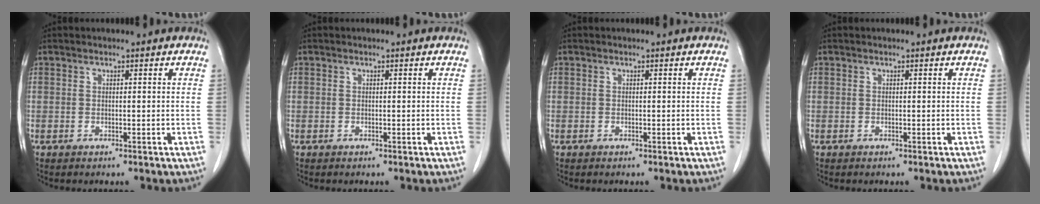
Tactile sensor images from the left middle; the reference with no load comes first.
{"total": 0.0}
{"total": 0.0}
{"total": 0.0}